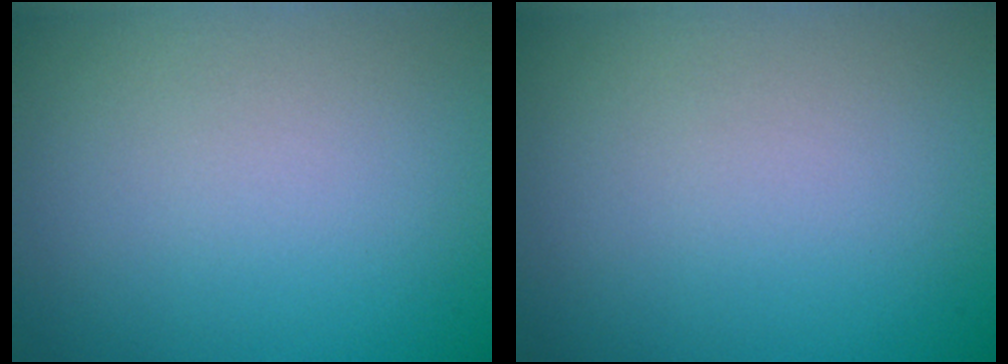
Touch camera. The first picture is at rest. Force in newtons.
{"total": 0.0}